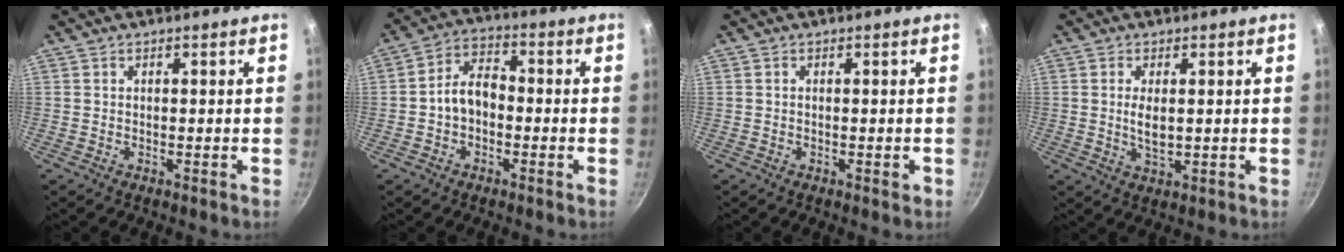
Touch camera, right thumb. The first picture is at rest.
{"total": 7.1, "force": [-1.3, 5.0, 4.9], "torque": [-0.062, 0.034, -0.034]}
{"total": 1.1, "force": [-0.3, 0.4, 1.0], "torque": [-0.013, 0.001, -0.005]}
{"total": 4.2, "force": [0.4, 1.8, 3.8], "torque": [-0.074, -0.005, 0.011]}